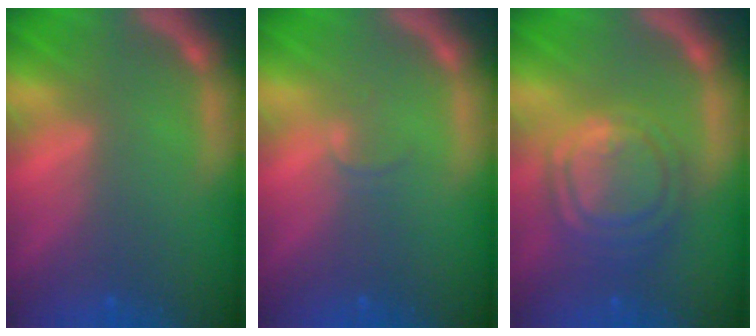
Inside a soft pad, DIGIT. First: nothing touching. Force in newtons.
{"total": 1.0}
{"total": 7.6}